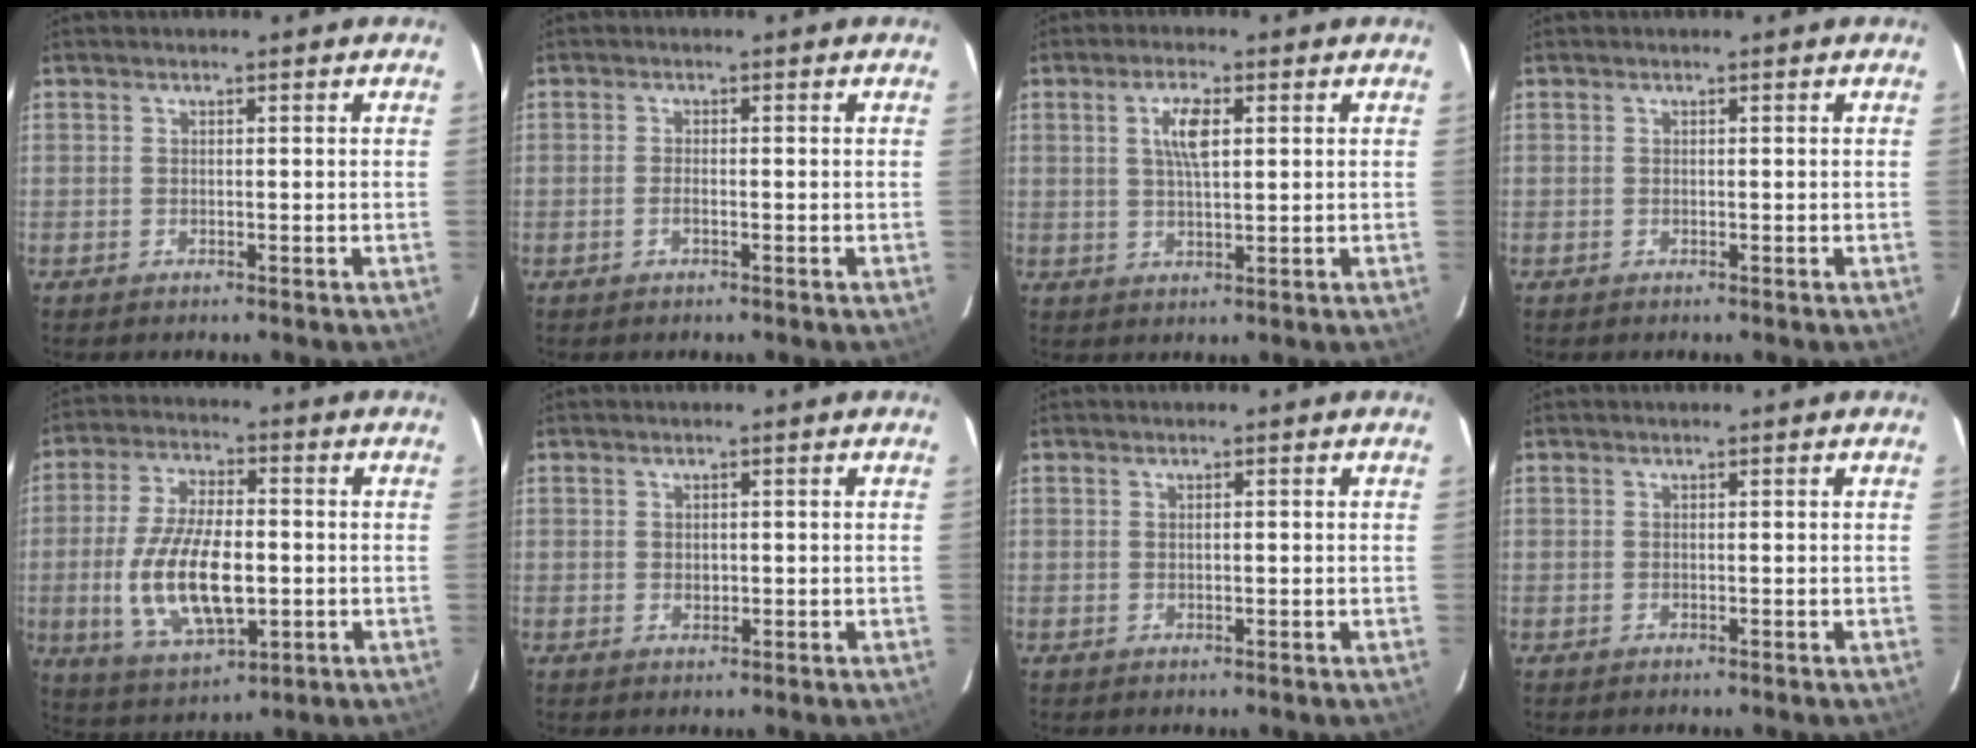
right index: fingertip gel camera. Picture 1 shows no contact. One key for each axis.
{"total": 1.3, "fx": -0.6, "fy": 0.5, "fz": 1.1, "tx": -0.023, "ty": 0.000, "tz": -0.011}
{"total": 5.2, "fx": 1.6, "fy": 1.7, "fz": 4.6, "tx": -0.086, "ty": 0.005, "tz": 0.031}
{"total": 0.0}
{"total": 15.9, "fx": -2.4, "fy": 7.3, "fz": 13.9, "tx": -0.280, "ty": -0.011, "tz": -0.032}
{"total": 1.3, "fx": 0.1, "fy": 1.2, "fz": 0.5, "tx": -0.005, "ty": 0.000, "tz": 0.003}
{"total": 0.8, "fx": 0.1, "fy": 0.3, "fz": 0.7, "tx": -0.012, "ty": 0.003, "tz": 0.003}
{"total": 0.0}